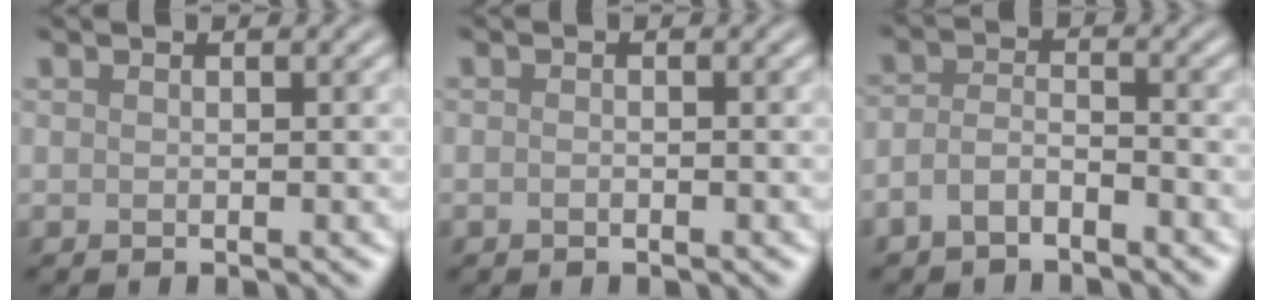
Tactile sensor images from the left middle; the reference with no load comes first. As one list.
[{"total": 0.5, "force": [-0.3, 0.2, 0.4], "torque": [-0.009, -0.002, -0.007]}, {"total": 2.6, "force": [-1.8, 1.1, 1.6], "torque": [-0.035, 0.005, -0.043]}]